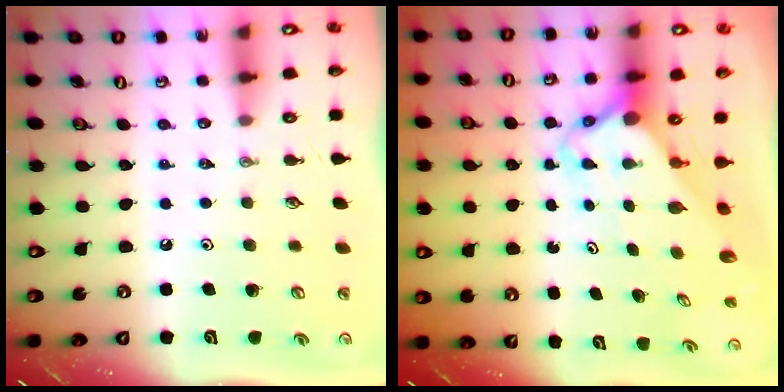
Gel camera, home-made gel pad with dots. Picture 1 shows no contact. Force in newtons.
{"total": 3.8, "press": 3.8, "slide": 0.3}